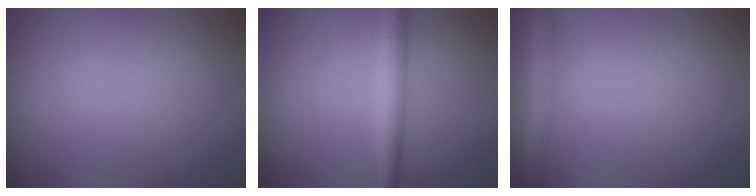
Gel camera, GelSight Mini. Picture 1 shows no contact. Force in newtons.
{"total": 2.7, "press": 2.7, "slide": 0.0}
{"total": 2.4, "press": 2.4, "slide": 0.1}